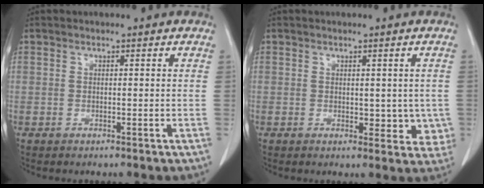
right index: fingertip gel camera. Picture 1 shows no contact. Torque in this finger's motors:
{"motor_torque": [-0.02, 0.04, 0.06, 0.02]}